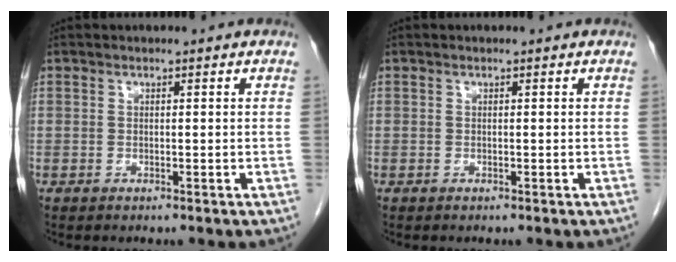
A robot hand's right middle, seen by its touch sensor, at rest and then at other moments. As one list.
[{"total": 0.0}]